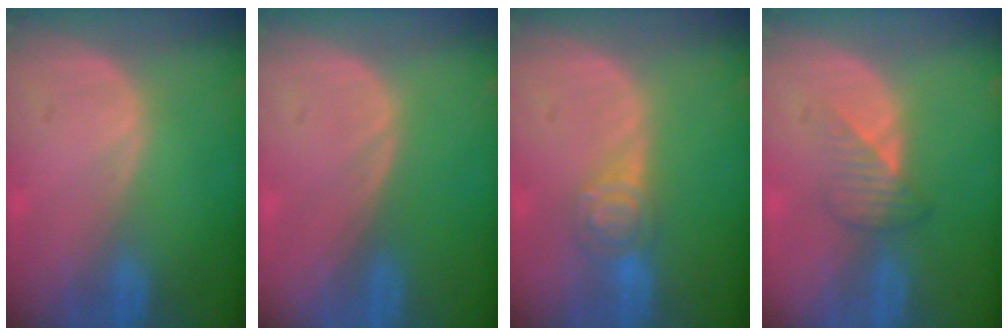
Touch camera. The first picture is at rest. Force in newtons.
{"total": 0.0}
{"total": 4.4, "press": 4.4, "slide": 0.4}
{"total": 3.5, "press": 3.2, "slide": 1.5}